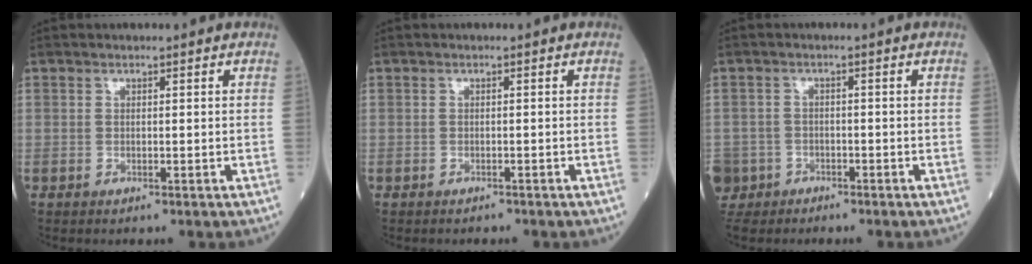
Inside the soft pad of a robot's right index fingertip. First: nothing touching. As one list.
[{"total": 1.1, "force": [-1.0, 0.3, 0.1], "torque": [-0.007, 0.000, -0.015]}, {"total": 6.3, "force": [-3.9, 4.9, 0.2], "torque": [-0.012, 0.006, -0.071]}]